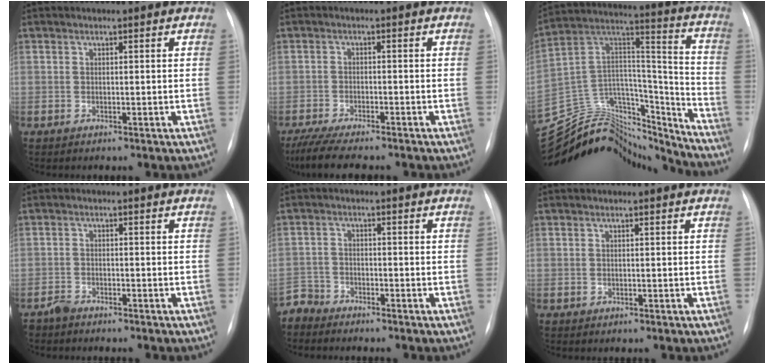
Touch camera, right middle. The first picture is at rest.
{"total": 9.5, "force": [-8.0, 1.2, 4.9], "torque": [-0.080, -0.019, -0.124]}
{"total": 23.9, "force": [-22.3, 7.2, 4.7], "torque": [-0.117, 0.069, -0.351]}
{"total": 1.7, "force": [-1.6, 0.5, 0.3], "torque": [-0.013, -0.001, -0.028]}
{"total": 3.3, "force": [-3.1, 0.6, -1.0], "torque": [0.021, -0.007, -0.062]}
{"total": 0.0}